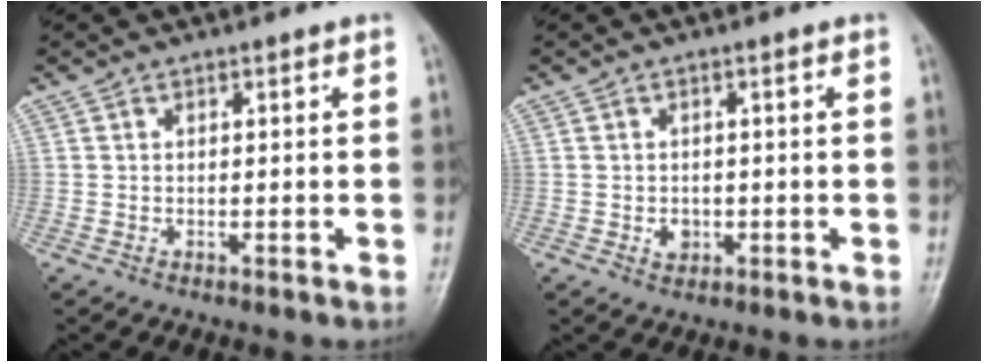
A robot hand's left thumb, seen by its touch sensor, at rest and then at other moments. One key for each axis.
{"total": 2.2, "fx": -0.5, "fy": 1.8, "fz": 1.2, "tx": -0.010, "ty": 0.002, "tz": -0.005}